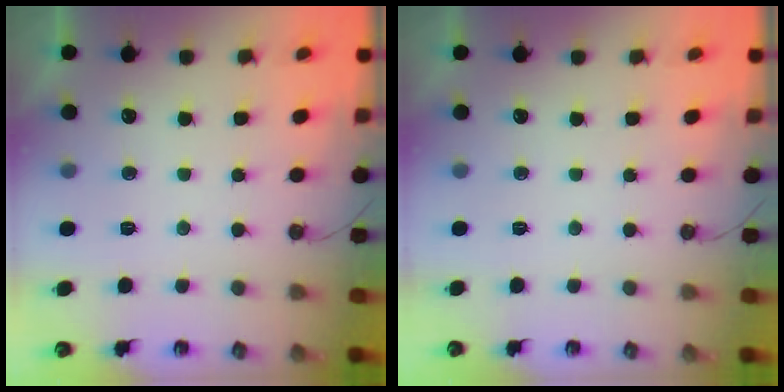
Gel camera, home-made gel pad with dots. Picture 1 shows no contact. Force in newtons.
{"total": 0.0}